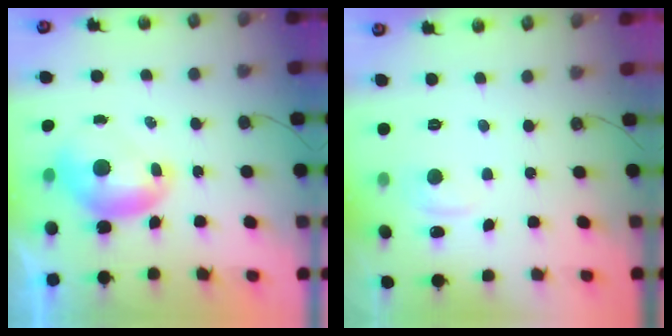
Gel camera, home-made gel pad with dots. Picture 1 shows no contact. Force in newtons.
{"total": 1.5, "press": 1.3, "slide": 0.7}